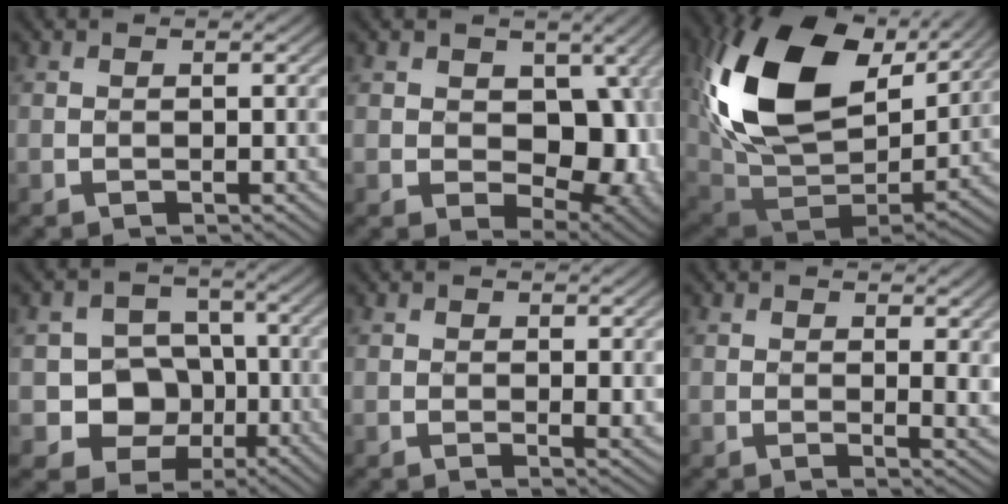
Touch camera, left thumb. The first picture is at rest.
{"total": 11.0, "force": [0.1, 7.7, 7.8], "torque": [-0.127, -0.019, 0.000]}
{"total": 19.7, "force": [6.4, 12.6, 13.6], "torque": [-0.337, 0.002, 0.134]}
{"total": 8.0, "force": [-2.3, 7.1, 2.9], "torque": [-0.054, -0.010, -0.067]}
{"total": 1.9, "force": [1.1, 1.1, 1.1], "torque": [-0.021, -0.005, 0.022]}
{"total": 4.3, "force": [2.1, 2.5, 2.8], "torque": [-0.052, -0.004, 0.041]}